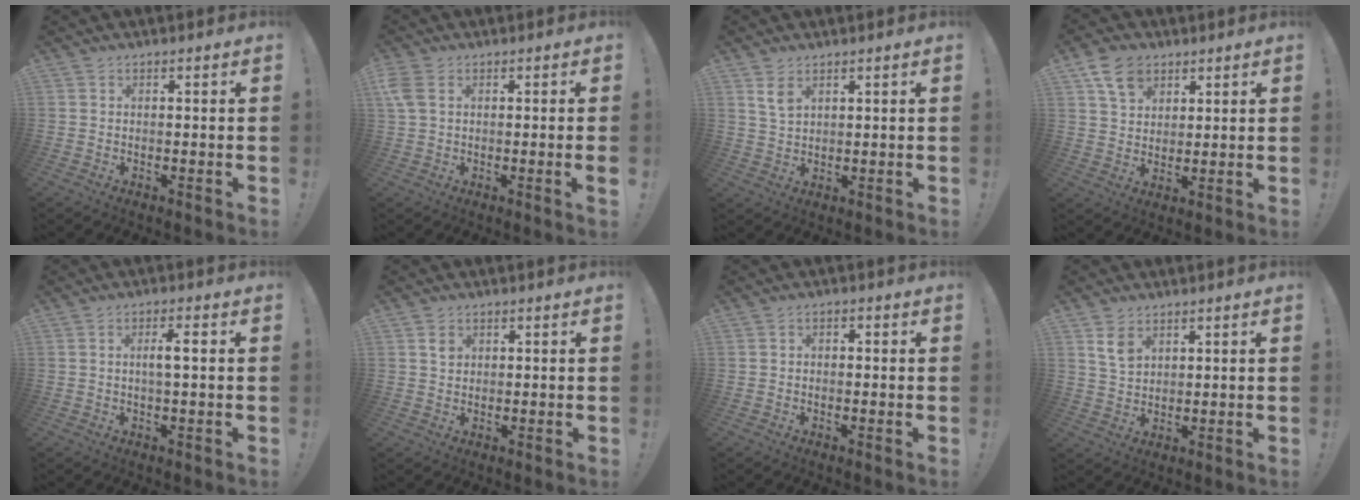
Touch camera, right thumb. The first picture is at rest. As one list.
[{"total": 3.7, "force": [1.5, 1.4, 3.1], "torque": [-0.058, -0.004, 0.029]}, {"total": 4.6, "force": [2.7, 2.7, 2.7], "torque": [-0.033, -0.016, 0.047]}, {"total": 9.4, "force": [5.5, 6.6, 3.6], "torque": [-0.054, -0.020, 0.107]}, {"total": 4.2, "force": [0.4, 0.8, 4.1], "torque": [-0.063, 0.000, -0.001]}, {"total": 1.9, "force": [0.9, 1.5, 0.7], "torque": [0.009, -0.007, 0.010]}, {"total": 1.6, "force": [-1.0, 1.0, 0.8], "torque": [-0.010, 0.006, -0.018]}, {"total": 5.8, "force": [3.2, 3.9, 3.0], "torque": [-0.043, -0.013, 0.060]}]